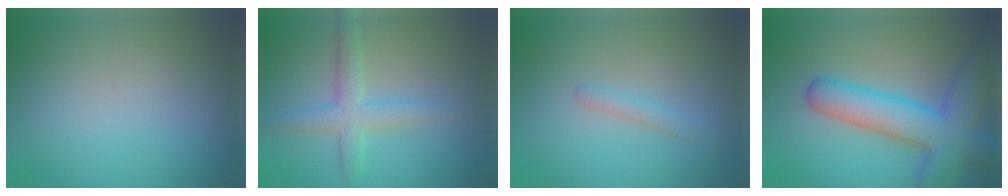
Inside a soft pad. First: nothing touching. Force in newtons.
{"total": 3.3, "press": 3.3, "slide": 0.1}
{"total": 1.4, "press": 1.4, "slide": 0.0}
{"total": 9.0, "press": 9.0, "slide": 0.3}